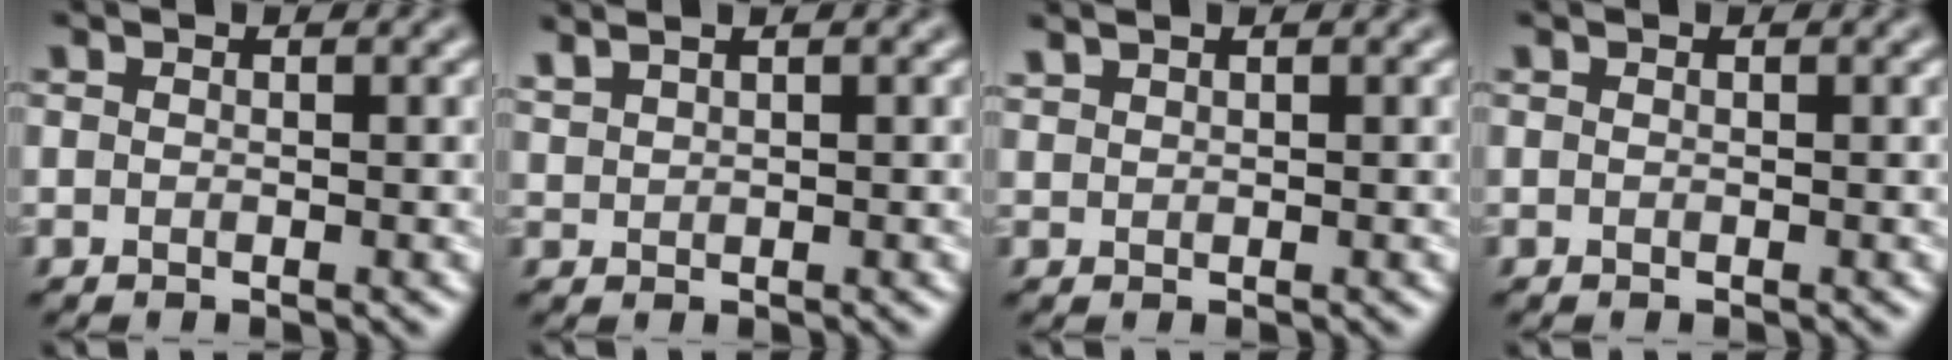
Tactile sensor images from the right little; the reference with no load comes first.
{"total": 1.9, "force": [1.7, 0.5, 0.8], "torque": [-0.014, 0.008, 0.034]}
{"total": 0.9, "force": [0.9, 0.1, 0.1], "torque": [-0.004, 0.003, 0.023]}
{"total": 0.0}